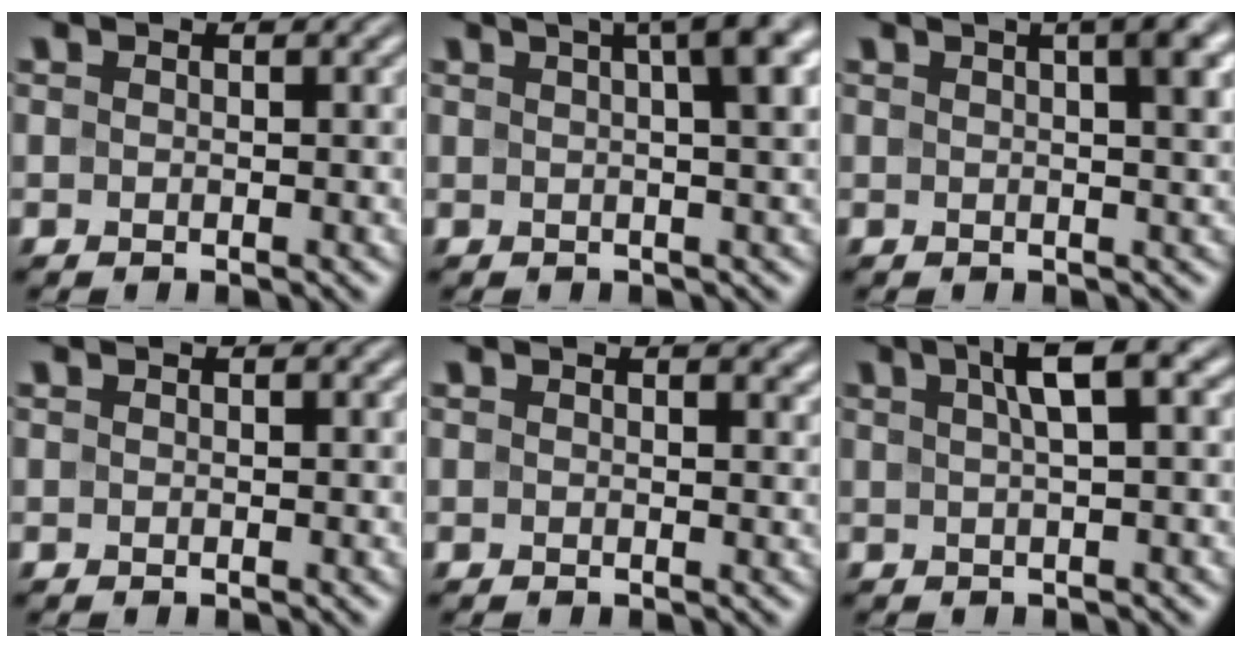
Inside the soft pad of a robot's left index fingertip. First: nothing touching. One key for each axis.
{"total": 7.5, "fx": 2.9, "fy": 2.1, "fz": 6.6, "tx": -0.047, "ty": 0.032, "tz": 0.027}
{"total": 5.9, "fx": 2.2, "fy": 1.8, "fz": 5.1, "tx": -0.038, "ty": 0.023, "tz": 0.014}
{"total": 0.0}
{"total": 1.4, "fx": 1.0, "fy": 0.4, "fz": 0.9, "tx": -0.006, "ty": 0.001, "tz": 0.016}
{"total": 3.9, "fx": 1.4, "fy": 0.8, "fz": 3.5, "tx": -0.054, "ty": 0.014, "tz": 0.021}